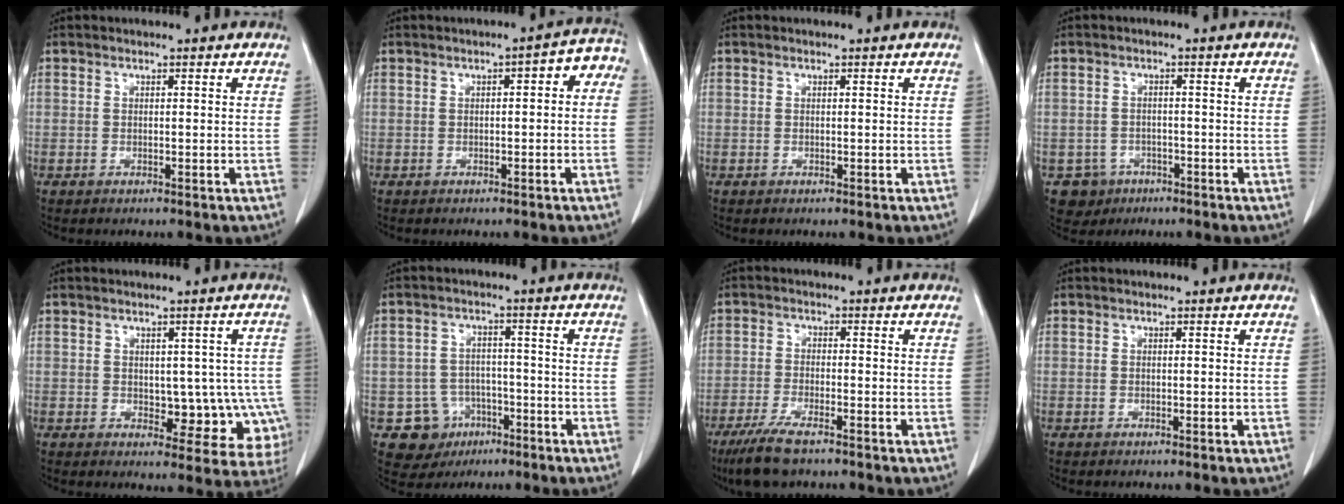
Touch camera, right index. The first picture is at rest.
{"total": 4.5, "force": [0.4, 1.8, 4.1], "torque": [-0.045, 0.029, -0.002]}
{"total": 0.0}
{"total": 4.2, "force": [-2.3, 3.5, 0.1], "torque": [0.000, 0.011, -0.030]}
{"total": 9.2, "force": [-1.5, 5.5, 7.2], "torque": [-0.060, 0.015, -0.006]}
{"total": 7.4, "force": [-3.2, 6.7, 0.8], "torque": [-0.010, 0.014, -0.038]}
{"total": 7.0, "force": [-5.1, 1.3, 4.7], "torque": [-0.092, -0.015, -0.087]}
{"total": 0.0}